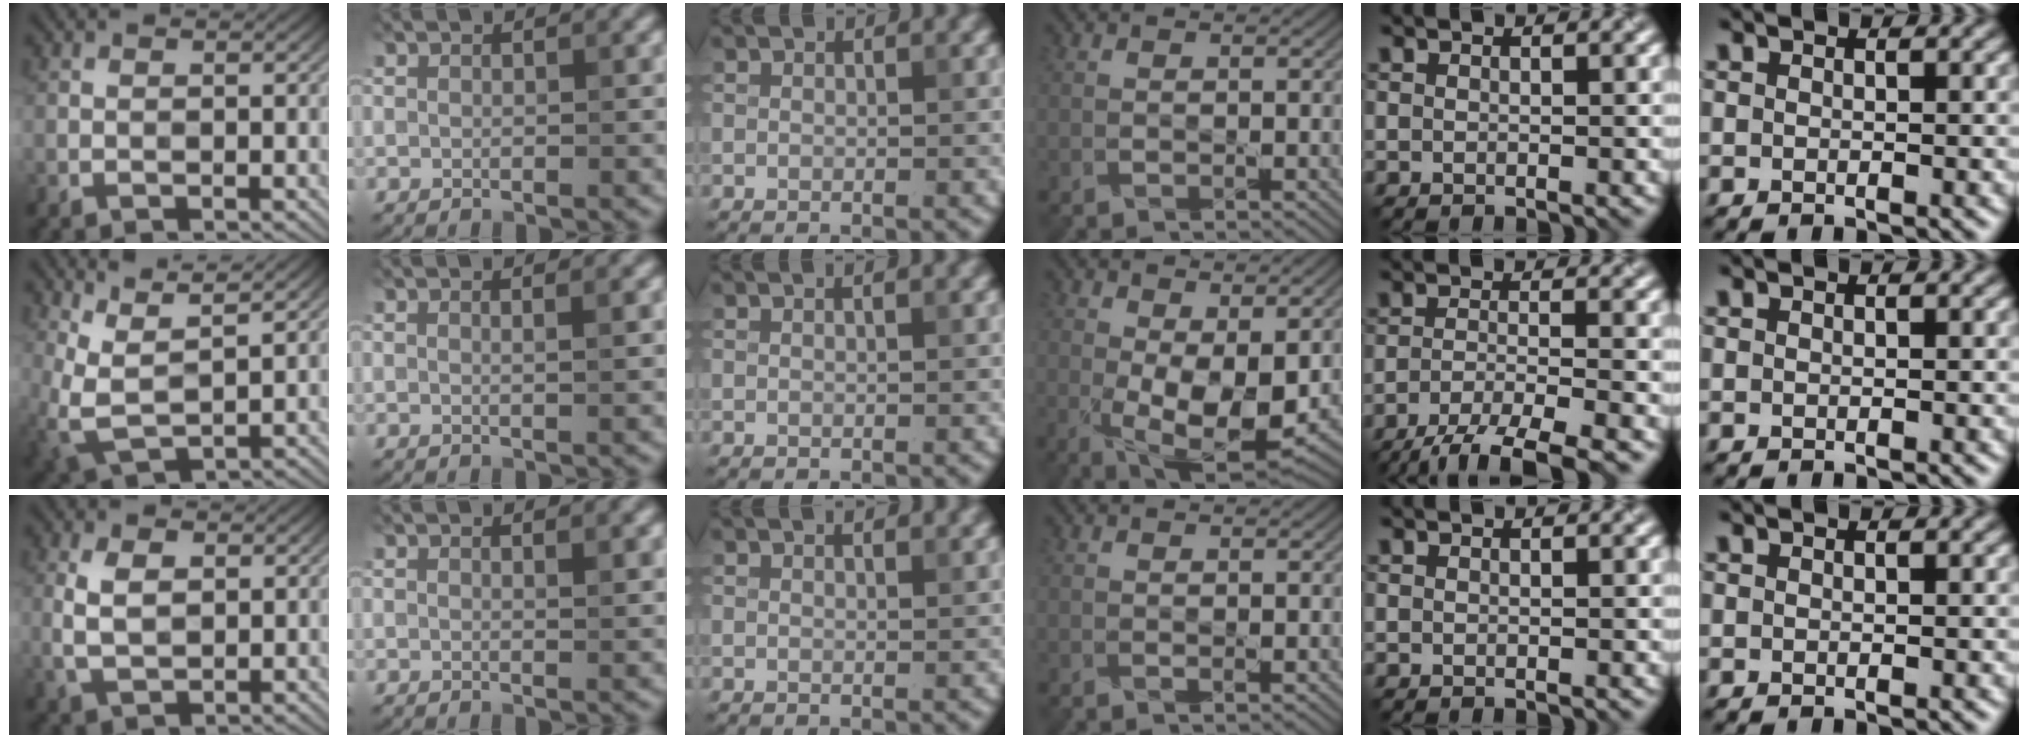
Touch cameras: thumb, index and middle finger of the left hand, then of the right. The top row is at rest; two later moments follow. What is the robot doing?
{"motion": "disassemble", "object": "velcro strap"}